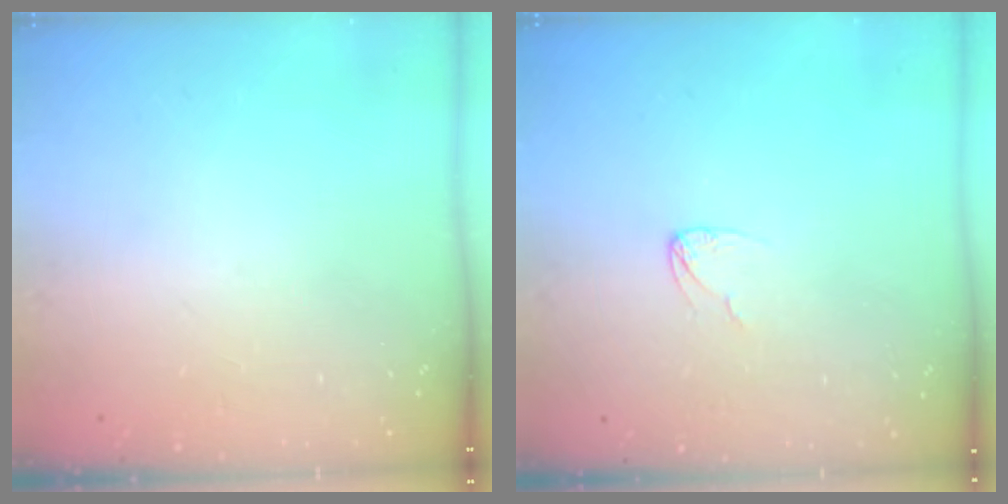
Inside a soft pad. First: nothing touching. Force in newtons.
{"total": 2.3, "press": 2.3, "slide": 0.1}